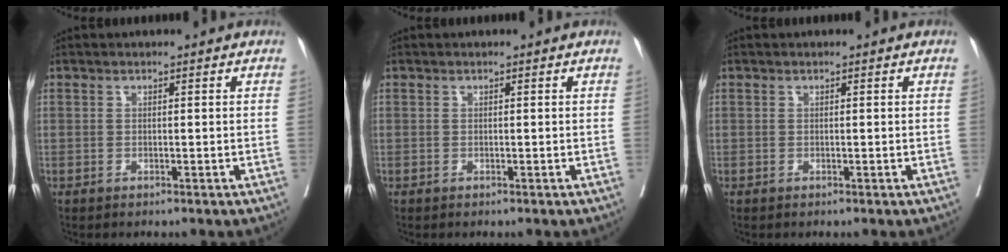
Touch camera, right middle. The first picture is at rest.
{"total": 0.0}
{"total": 0.0}